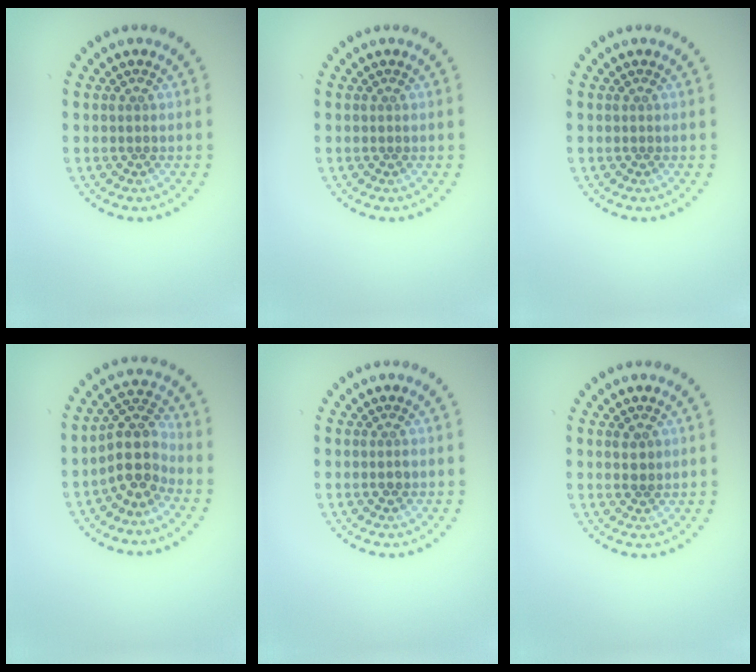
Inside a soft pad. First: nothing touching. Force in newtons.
{"total": 0.0}
{"total": 0.0}
{"total": 3.8, "press": 3.0, "slide": 2.3}
{"total": 0.7, "press": 0.7, "slide": 0.1}
{"total": 1.3, "press": 1.2, "slide": 0.5}